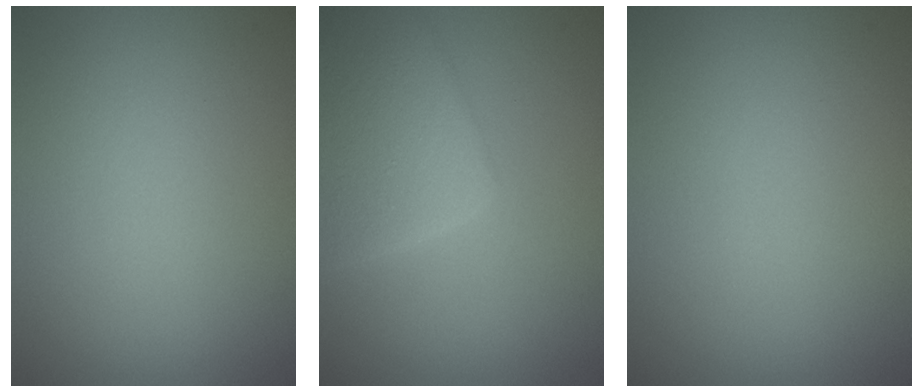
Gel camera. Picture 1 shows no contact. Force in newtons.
{"total": 5.1, "press": 5.1, "slide": 0.3}
{"total": 0.0}